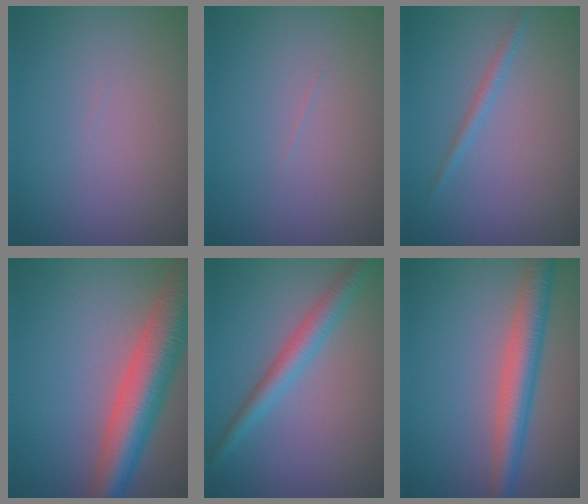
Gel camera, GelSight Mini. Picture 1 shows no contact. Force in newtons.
{"total": 0.0}
{"total": 1.1, "press": 1.1, "slide": 0.1}
{"total": 8.4, "press": 8.4, "slide": 0.3}
{"total": 3.3, "press": 3.2, "slide": 0.1}
{"total": 4.6, "press": 4.6, "slide": 0.0}